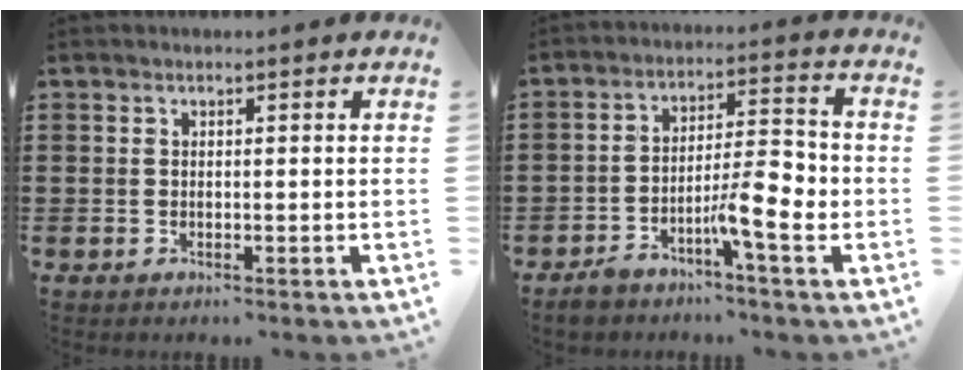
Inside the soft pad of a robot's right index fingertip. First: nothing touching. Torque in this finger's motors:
{"motor_torque": [1.62, 0.03, 0.21, 0.15]}